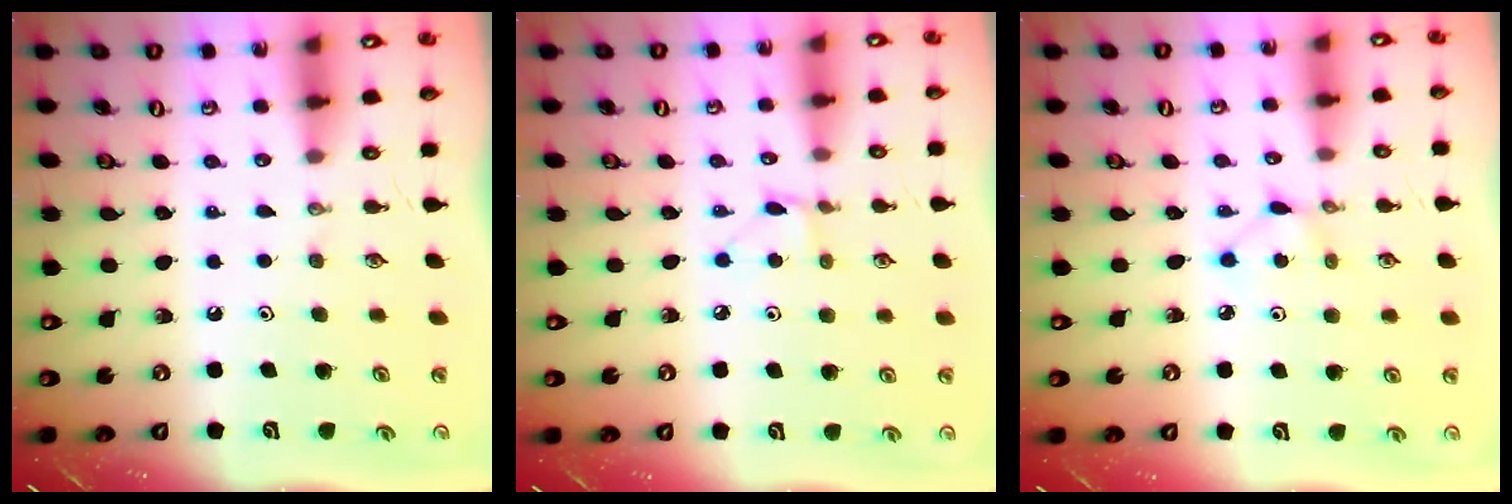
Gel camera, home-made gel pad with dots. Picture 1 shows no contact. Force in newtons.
{"total": 2.6, "press": 2.6, "slide": 0.3}
{"total": 1.9, "press": 1.9, "slide": 0.2}